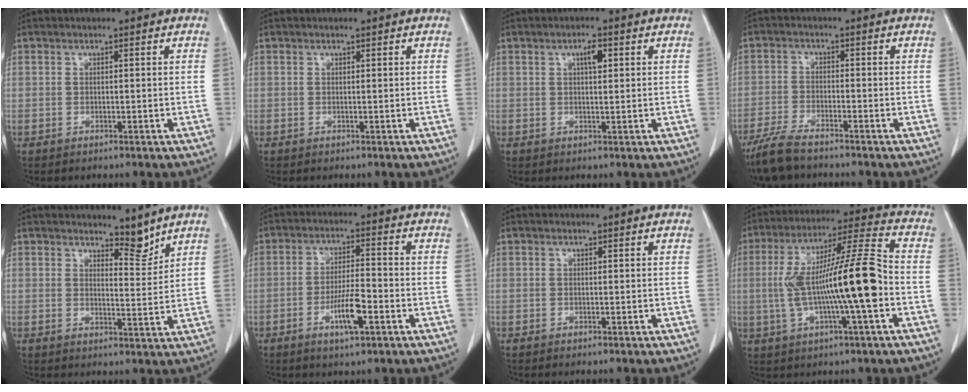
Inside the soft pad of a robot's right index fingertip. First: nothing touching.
{"total": 0.0}
{"total": 2.4, "force": [0.9, 0.7, 2.1], "torque": [-0.037, 0.002, 0.015]}
{"total": 6.2, "force": [-5.2, 1.1, 3.2], "torque": [-0.067, -0.017, -0.100]}
{"total": 3.8, "force": [3.5, 1.0, 1.1], "torque": [-0.012, -0.015, 0.053]}
{"total": 6.6, "force": [-2.8, 1.0, 5.9], "torque": [-0.110, -0.002, -0.045]}
{"total": 0.0}
{"total": 15.9, "force": [-2.2, 0.8, 15.7], "torque": [-0.282, 0.017, -0.037]}